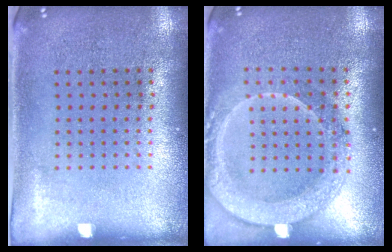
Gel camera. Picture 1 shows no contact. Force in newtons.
{"total": 2.0, "press": 1.8, "slide": 0.7}